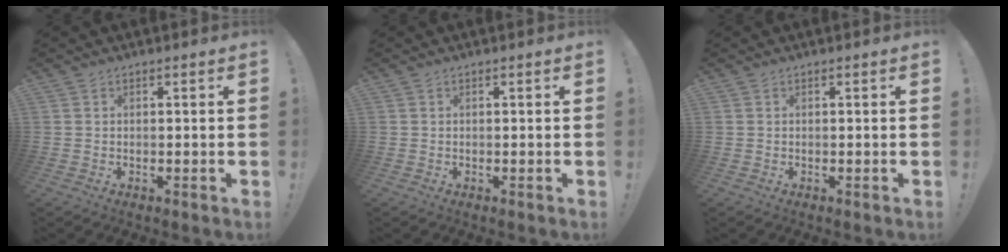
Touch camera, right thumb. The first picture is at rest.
{"total": 0.0}
{"total": 0.0}